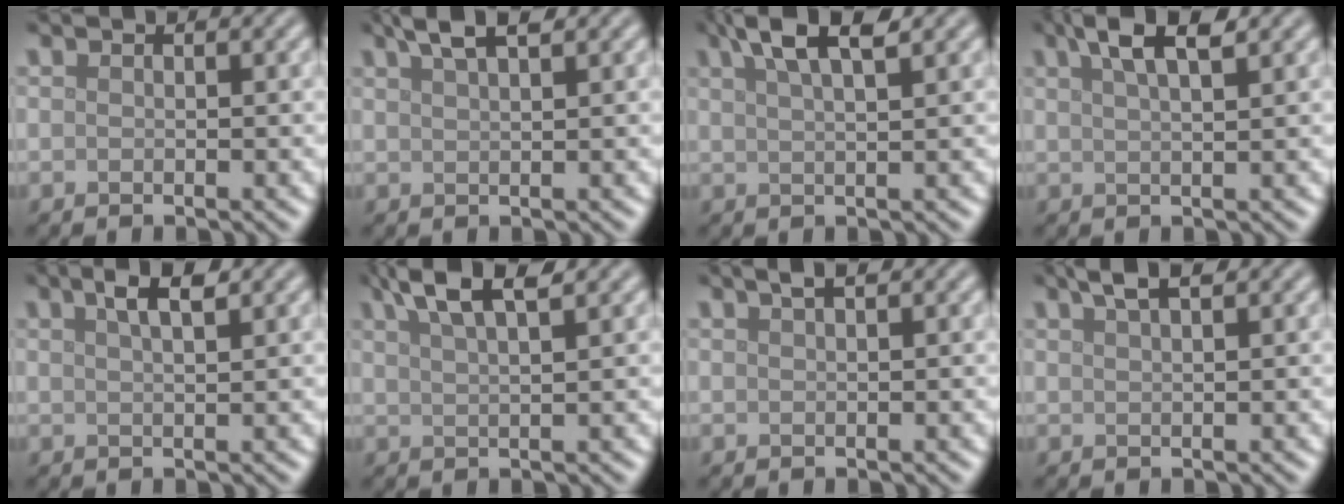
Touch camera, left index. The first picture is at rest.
{"total": 3.2, "force": [2.3, 0.6, 2.1], "torque": [-0.024, 0.011, 0.038]}
{"total": 5.0, "force": [3.3, 1.2, 3.6], "torque": [-0.048, 0.017, 0.050]}
{"total": 4.4, "force": [2.8, 1.1, 3.2], "torque": [-0.043, 0.015, 0.041]}
{"total": 3.0, "force": [1.9, 0.8, 2.2], "torque": [-0.027, 0.009, 0.027]}
{"total": 5.0, "force": [3.4, 1.1, 3.5], "torque": [-0.047, 0.018, 0.055]}
{"total": 1.6, "force": [1.0, 0.4, 1.2], "torque": [-0.012, 0.003, 0.011]}
{"total": 2.5, "force": [1.8, 0.5, 1.7], "torque": [-0.017, 0.008, 0.027]}